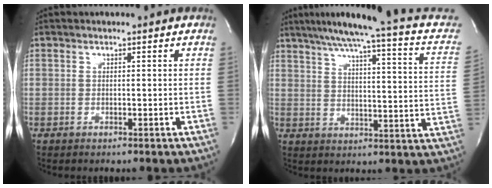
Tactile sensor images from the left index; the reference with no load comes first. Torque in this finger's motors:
{"motor_torque": [-0.04, -0.06, 0.24, 0.10]}